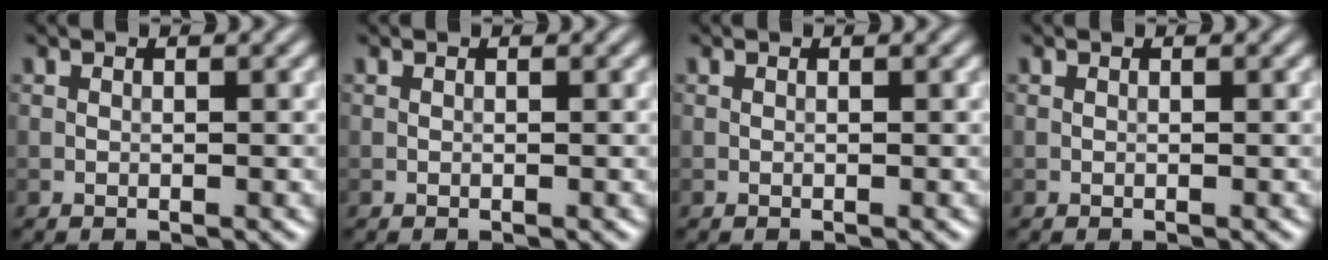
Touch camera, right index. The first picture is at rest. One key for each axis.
{"total": 0.0}
{"total": 0.0}
{"total": 0.0}